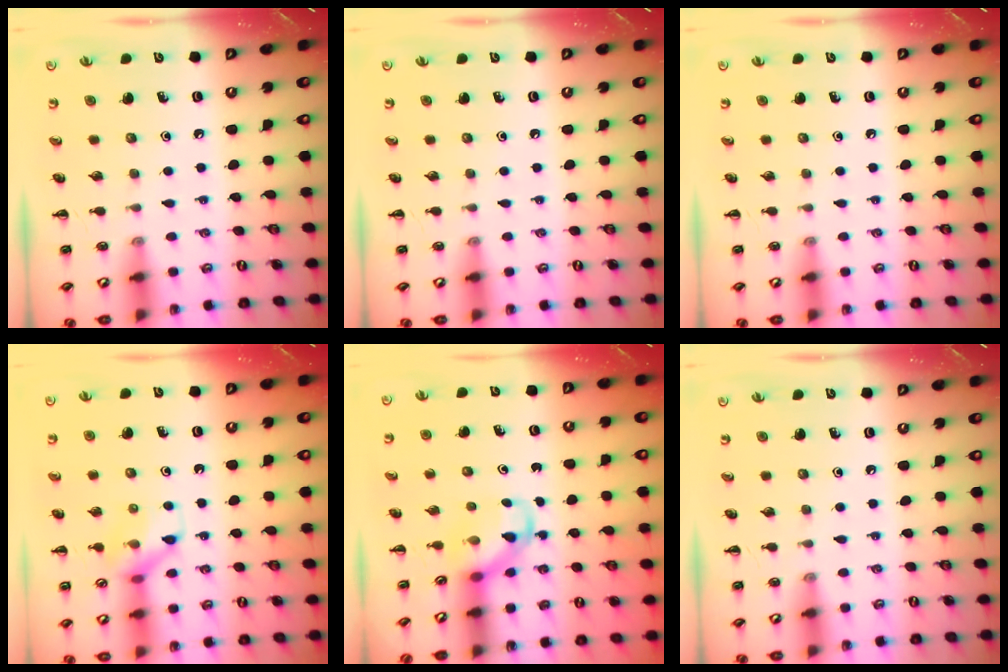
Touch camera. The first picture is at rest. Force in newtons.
{"total": 0.0}
{"total": 0.0}
{"total": 10.5, "press": 10.4, "slide": 1.3}
{"total": 3.4, "press": 3.2, "slide": 1.0}
{"total": 0.0}